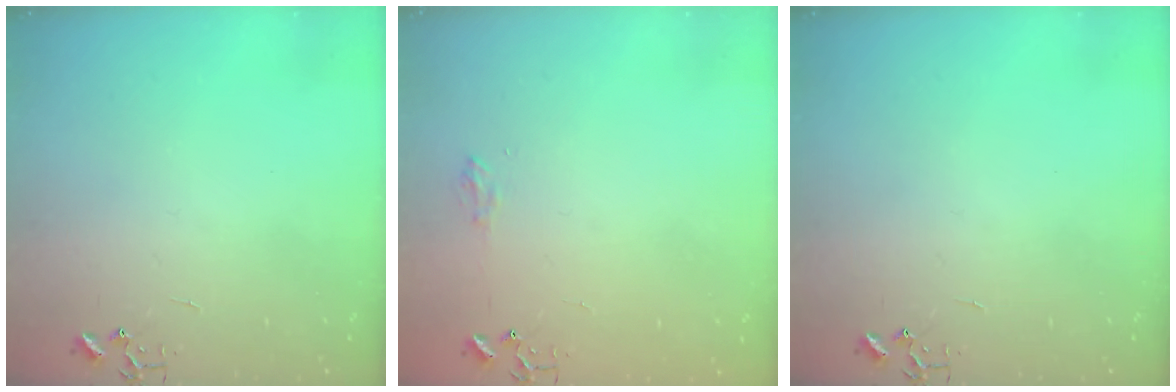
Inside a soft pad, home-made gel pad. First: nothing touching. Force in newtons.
{"total": 8.1, "press": 8.0, "slide": 0.9}
{"total": 0.0}